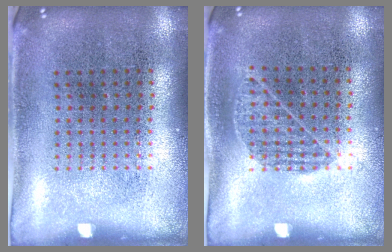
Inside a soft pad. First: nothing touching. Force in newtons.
{"total": 0.8, "press": 0.6, "slide": 0.5}